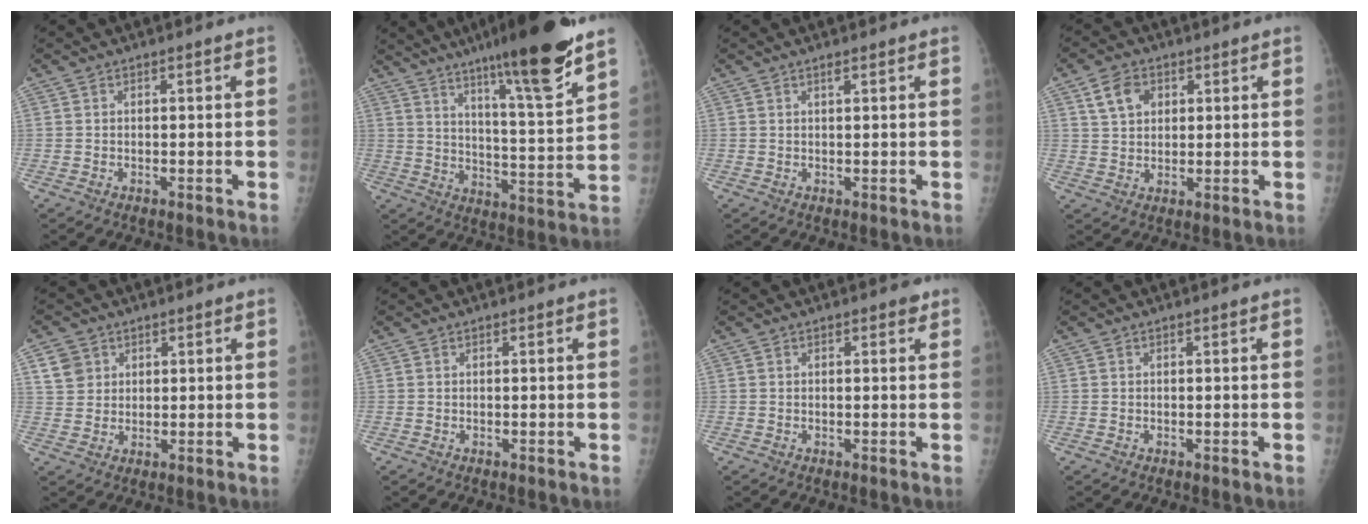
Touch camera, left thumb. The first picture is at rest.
{"total": 18.2, "force": [12.3, 1.2, 13.4], "torque": [-0.185, -0.068, 0.191]}
{"total": 0.8, "force": [0.5, 0.0, 0.6], "torque": [-0.007, 0.001, 0.008]}
{"total": 6.0, "force": [2.5, 4.4, 3.3], "torque": [-0.042, -0.005, 0.046]}
{"total": 4.9, "force": [2.3, 4.1, 1.3], "torque": [-0.006, -0.009, 0.045]}
{"total": 0.0}
{"total": 1.0, "force": [0.6, 0.4, 0.6], "torque": [-0.003, -0.001, 0.005]}
{"total": 0.0}